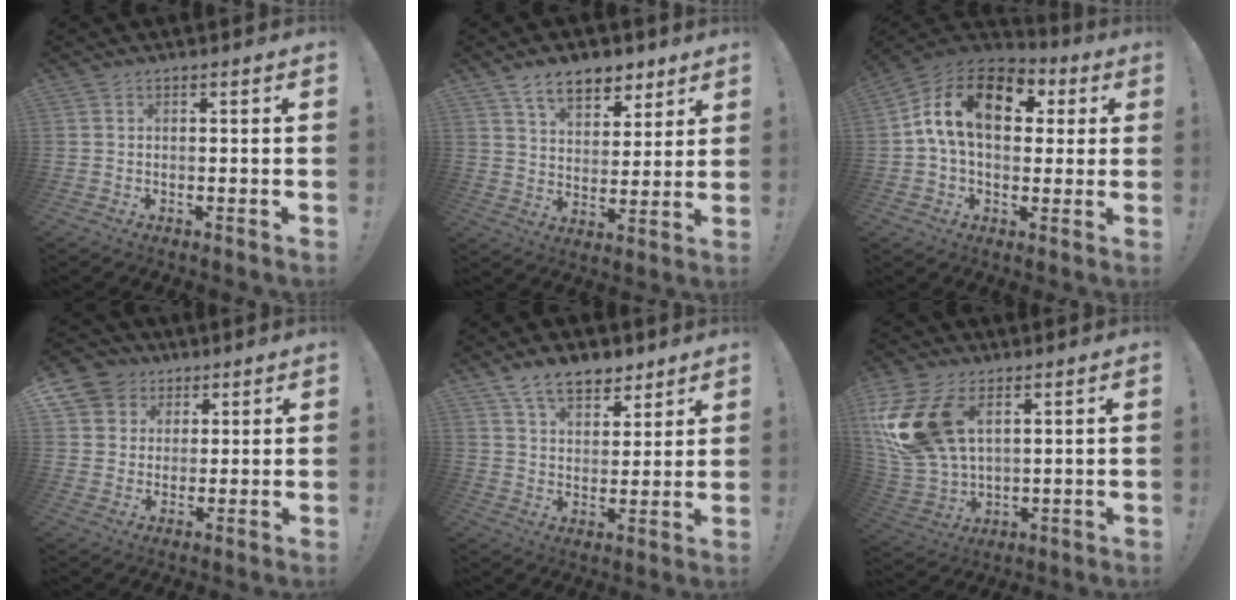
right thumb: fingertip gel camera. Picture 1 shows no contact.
{"total": 11.1, "force": [7.4, 6.4, 5.3], "torque": [-0.065, -0.044, 0.138]}
{"total": 17.4, "force": [4.5, 11.2, 12.6], "torque": [-0.210, 0.002, 0.075]}
{"total": 8.9, "force": [3.9, 7.8, 1.9], "torque": [-0.021, -0.027, 0.079]}
{"total": 10.8, "force": [7.8, 5.9, 4.7], "torque": [-0.067, -0.044, 0.148]}
{"total": 21.5, "force": [7.0, 13.6, 15.1], "torque": [-0.302, -0.031, 0.134]}